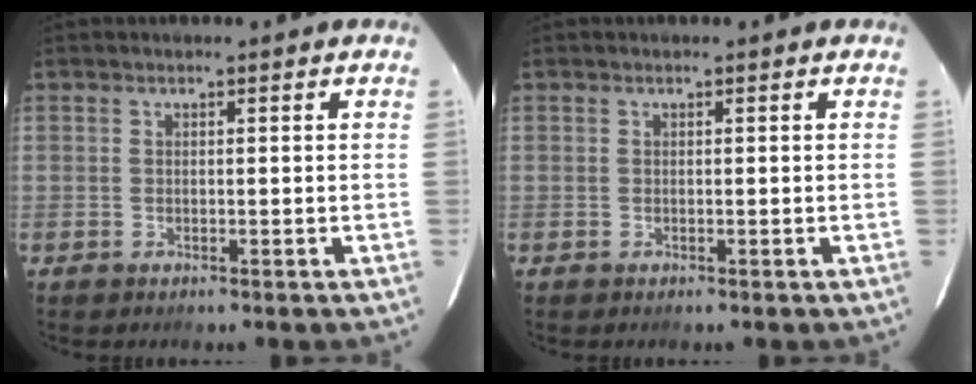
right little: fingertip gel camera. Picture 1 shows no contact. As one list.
[{"total": 0.0}]